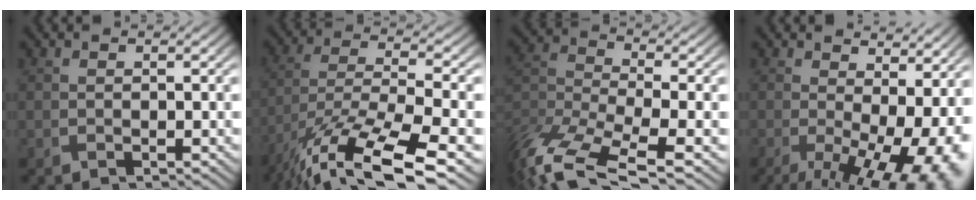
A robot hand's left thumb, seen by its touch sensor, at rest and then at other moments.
{"total": 14.3, "force": [-10.0, 3.6, 9.6], "torque": [-0.206, -0.014, -0.173]}
{"total": 12.3, "force": [-7.4, 4.6, 8.7], "torque": [-0.228, -0.024, -0.133]}
{"total": 14.1, "force": [-2.1, 6.9, 12.1], "torque": [-0.174, -0.039, 0.001]}